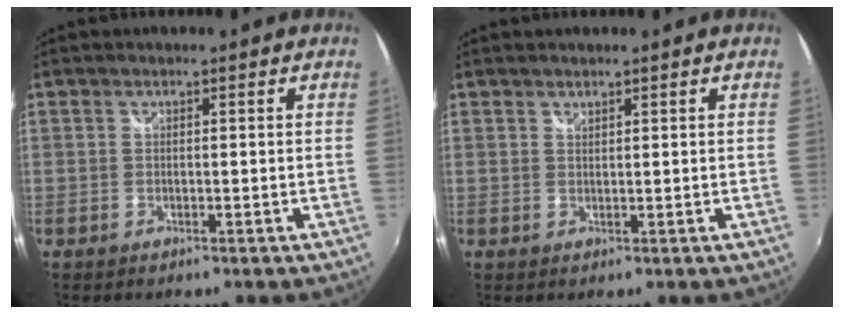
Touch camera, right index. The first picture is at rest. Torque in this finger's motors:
{"motor_torque": [-0.16, -0.01, -0.02, 0.00]}